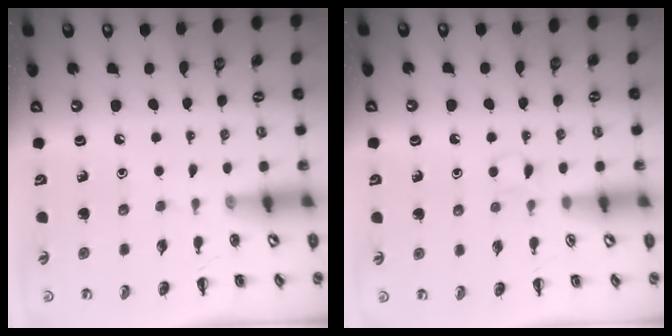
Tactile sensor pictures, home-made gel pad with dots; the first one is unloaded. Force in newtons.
{"total": 3.6, "press": 3.4, "slide": 1.1}